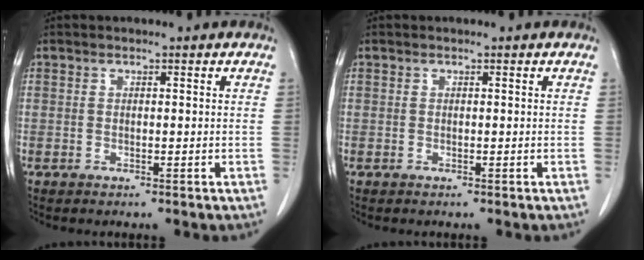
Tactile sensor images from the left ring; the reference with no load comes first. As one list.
[{"total": 0.0}]